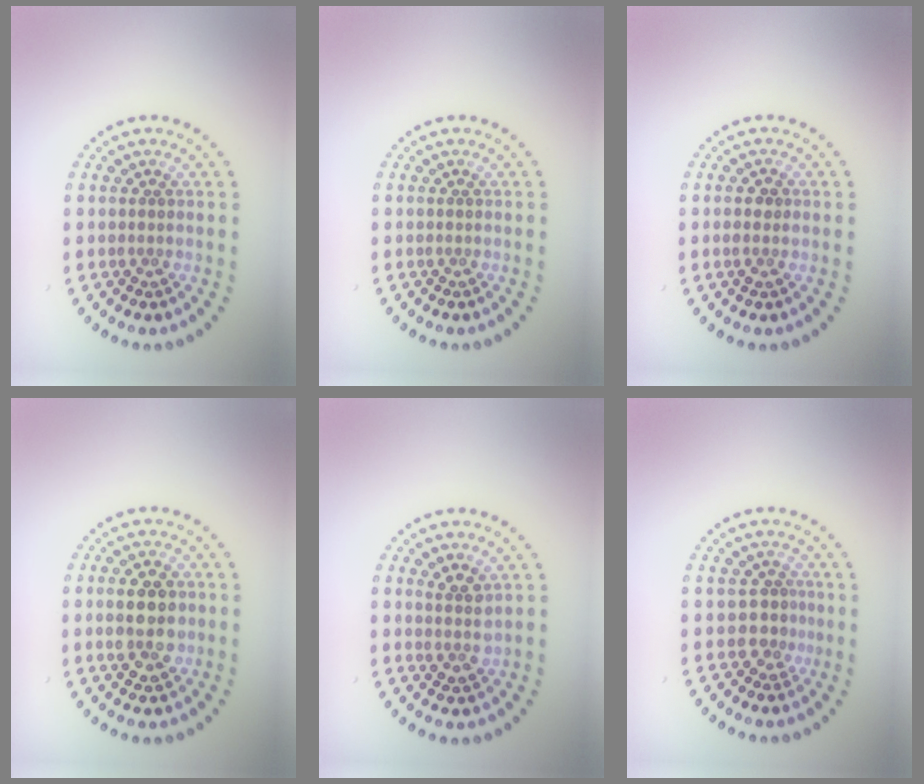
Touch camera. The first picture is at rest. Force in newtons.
{"total": 0.0}
{"total": 1.3, "press": 1.3, "slide": 0.2}
{"total": 4.7, "press": 4.7, "slide": 0.2}
{"total": 2.1, "press": 1.8, "slide": 1.1}
{"total": 2.0, "press": 1.6, "slide": 1.1}